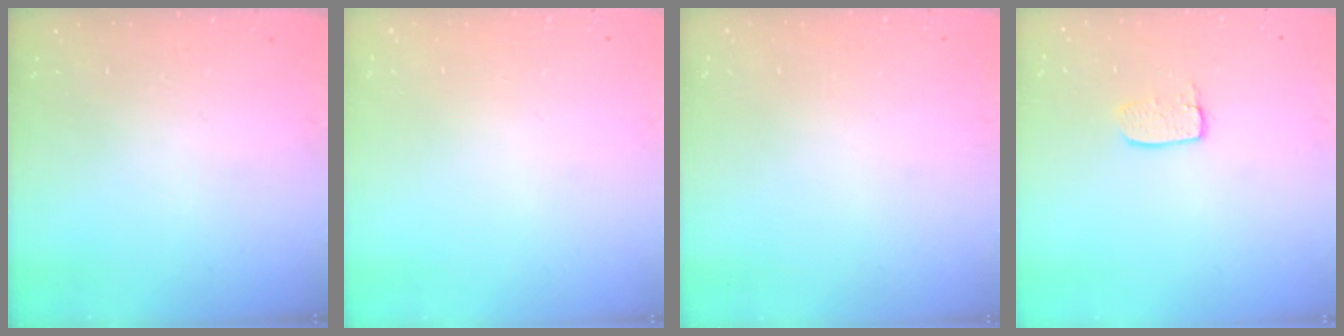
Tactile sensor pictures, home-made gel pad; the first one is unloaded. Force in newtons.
{"total": 0.0}
{"total": 0.0}
{"total": 5.6, "press": 5.6, "slide": 0.4}